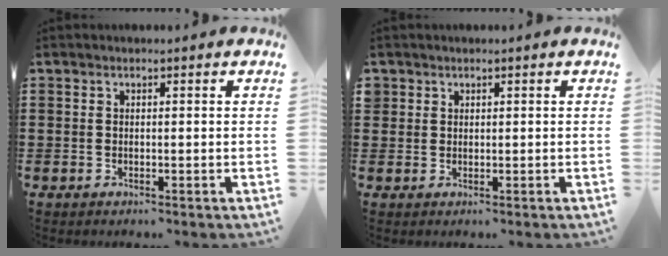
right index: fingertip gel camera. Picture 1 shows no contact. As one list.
[{"total": 1.1, "force": [0.8, 0.8, -0.1], "torque": [-0.001, 0.002, 0.016]}]